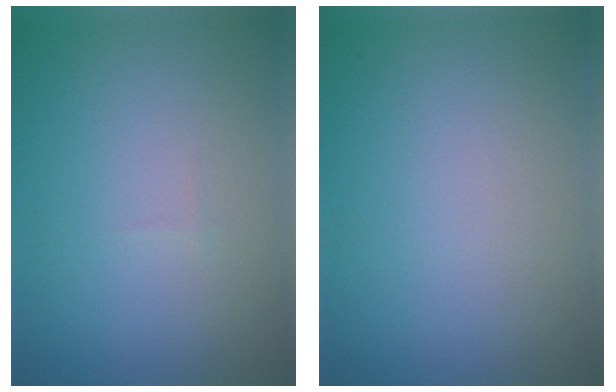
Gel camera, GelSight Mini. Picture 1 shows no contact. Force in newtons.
{"total": 0.0}